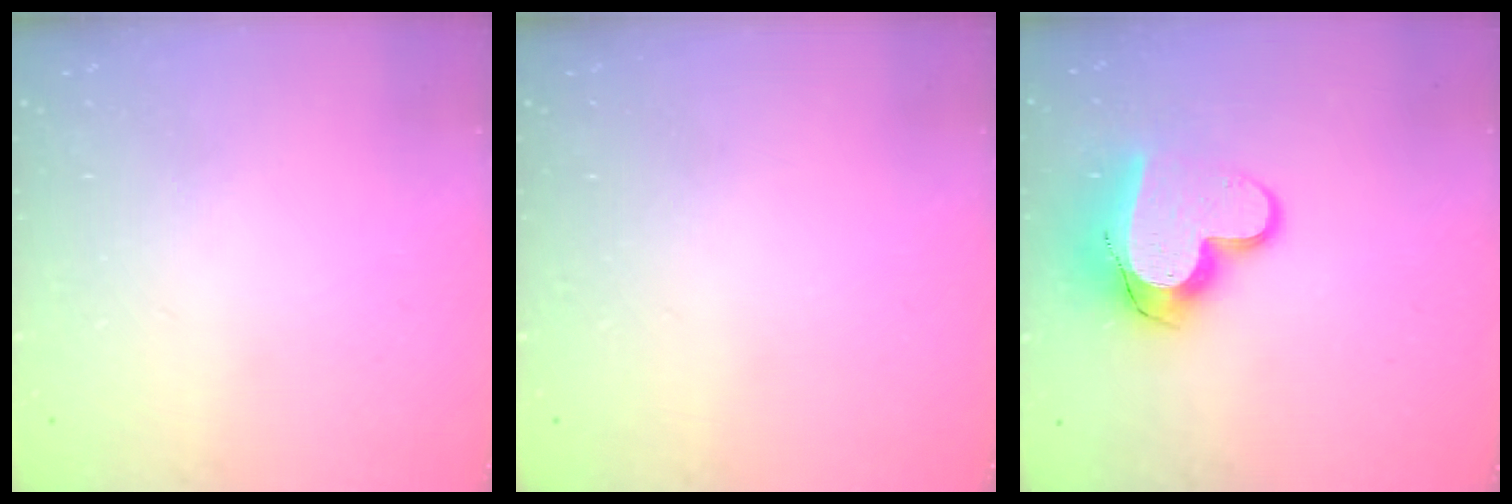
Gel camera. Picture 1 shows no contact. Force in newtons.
{"total": 0.0}
{"total": 13.4, "press": 13.4, "slide": 1.1}